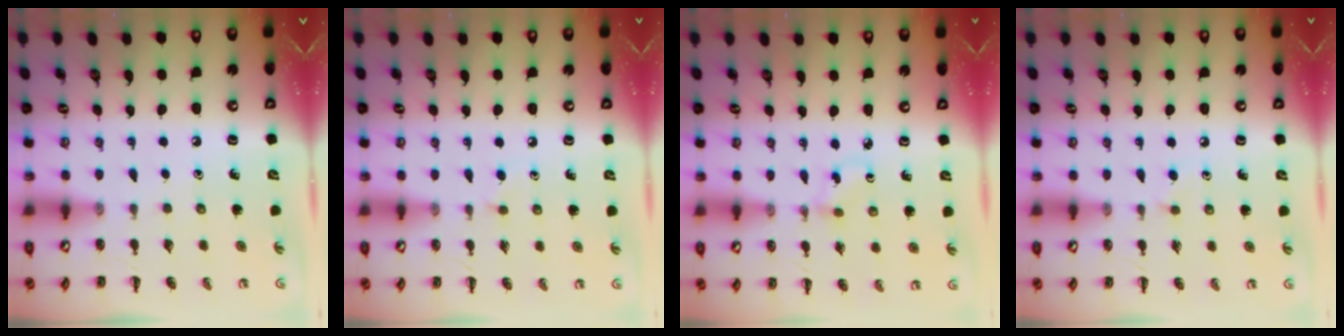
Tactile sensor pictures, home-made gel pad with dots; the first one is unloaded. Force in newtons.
{"total": 1.7, "press": 1.5, "slide": 0.9}
{"total": 1.4, "press": 1.2, "slide": 0.7}
{"total": 1.7, "press": 1.5, "slide": 0.9}